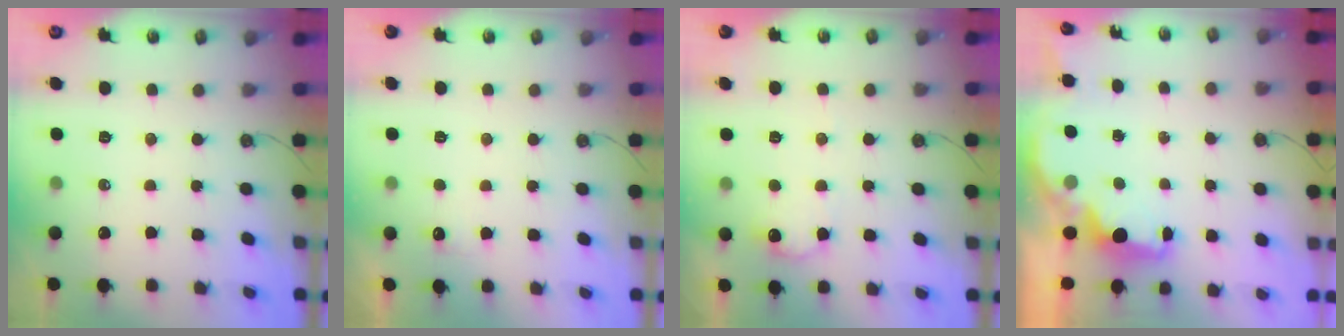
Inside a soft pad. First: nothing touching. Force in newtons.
{"total": 4.3, "press": 4.1, "slide": 1.2}
{"total": 8.2, "press": 8.1, "slide": 0.5}
{"total": 2.2, "press": 2.1, "slide": 0.6}